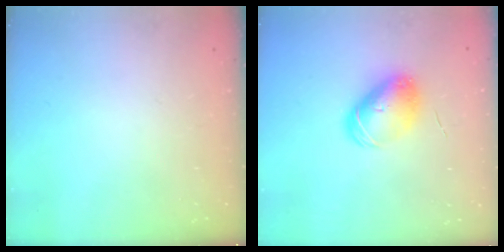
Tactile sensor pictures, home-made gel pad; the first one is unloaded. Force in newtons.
{"total": 9.0, "press": 9.0, "slide": 0.2}